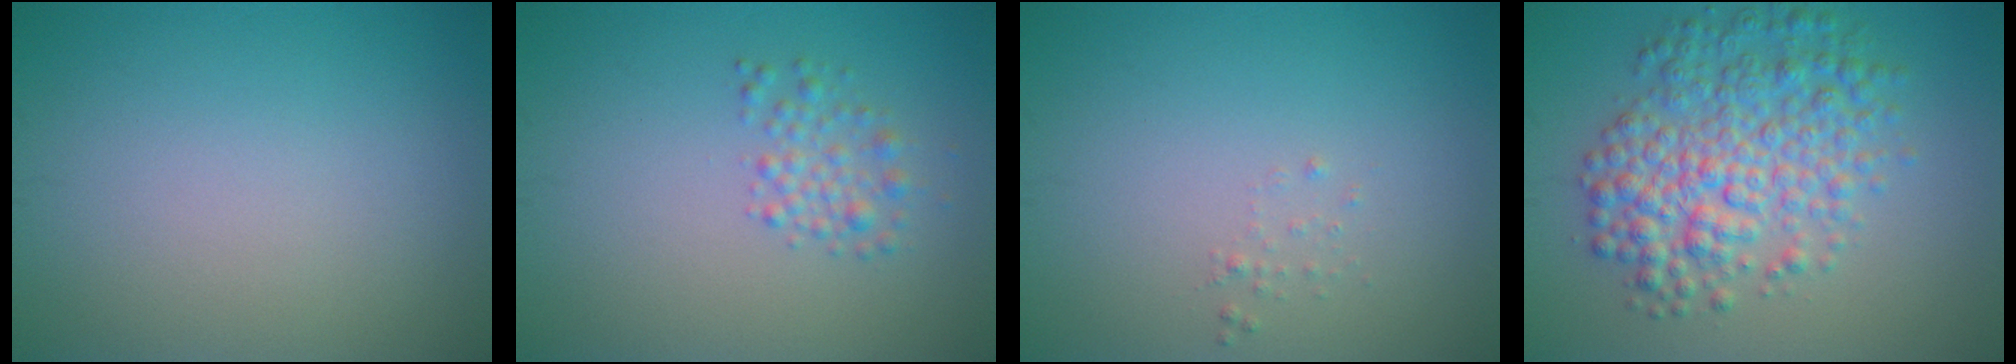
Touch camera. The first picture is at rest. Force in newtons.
{"total": 1.9, "press": 1.9, "slide": 0.0}
{"total": 0.5, "press": 0.5, "slide": 0.1}
{"total": 6.7, "press": 6.7, "slide": 0.1}